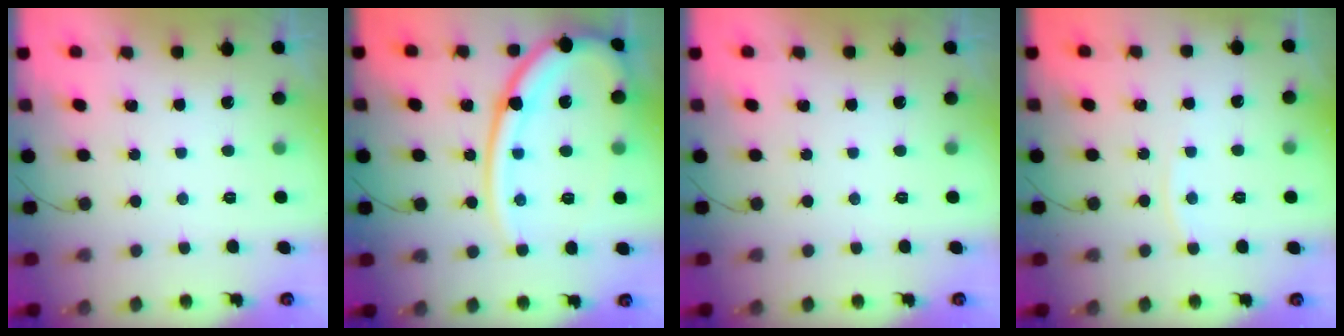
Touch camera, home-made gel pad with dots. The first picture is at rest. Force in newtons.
{"total": 18.9, "press": 18.8, "slide": 1.9}
{"total": 0.0}
{"total": 3.7, "press": 3.7, "slide": 0.5}